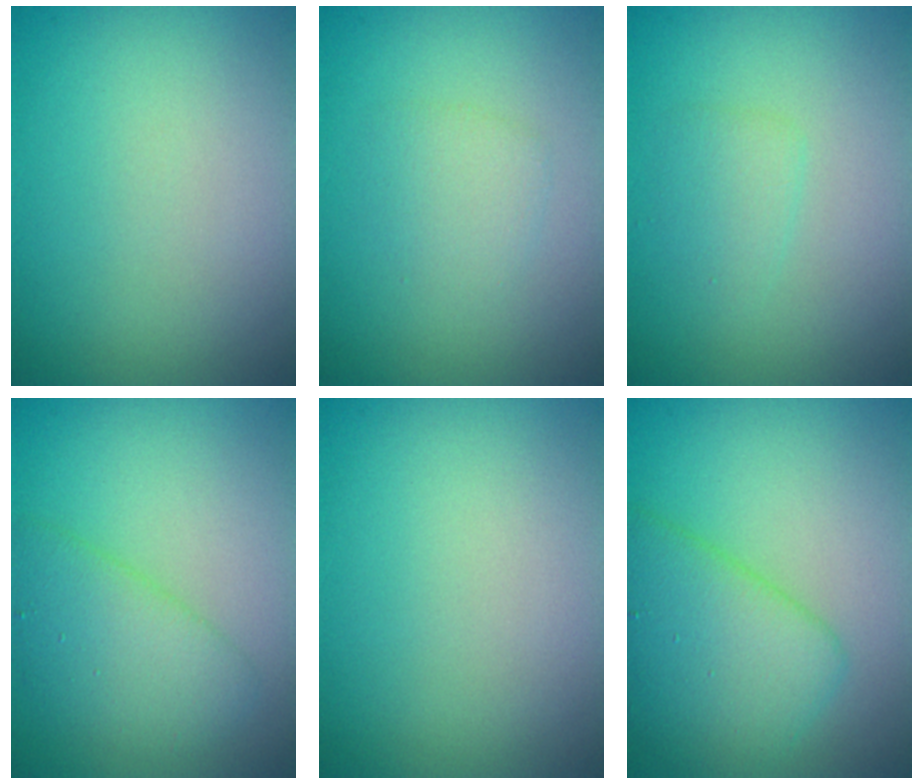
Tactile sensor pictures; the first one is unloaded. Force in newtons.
{"total": 1.7, "press": 1.7, "slide": 0.0}
{"total": 1.5, "press": 1.5, "slide": 0.1}
{"total": 3.5, "press": 3.5, "slide": 0.3}
{"total": 0.0}
{"total": 5.4, "press": 5.4, "slide": 0.2}